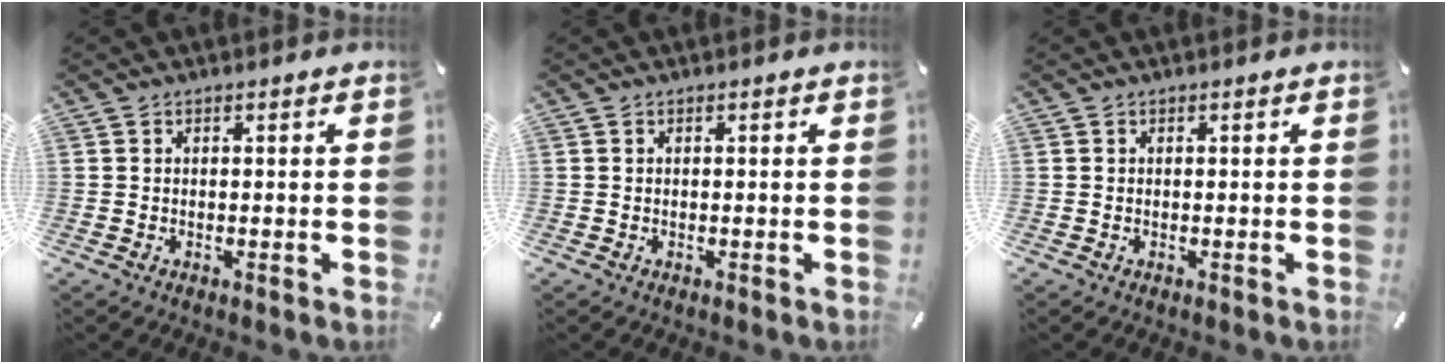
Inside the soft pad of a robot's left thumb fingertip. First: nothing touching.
{"total": 0.0}
{"total": 0.0}